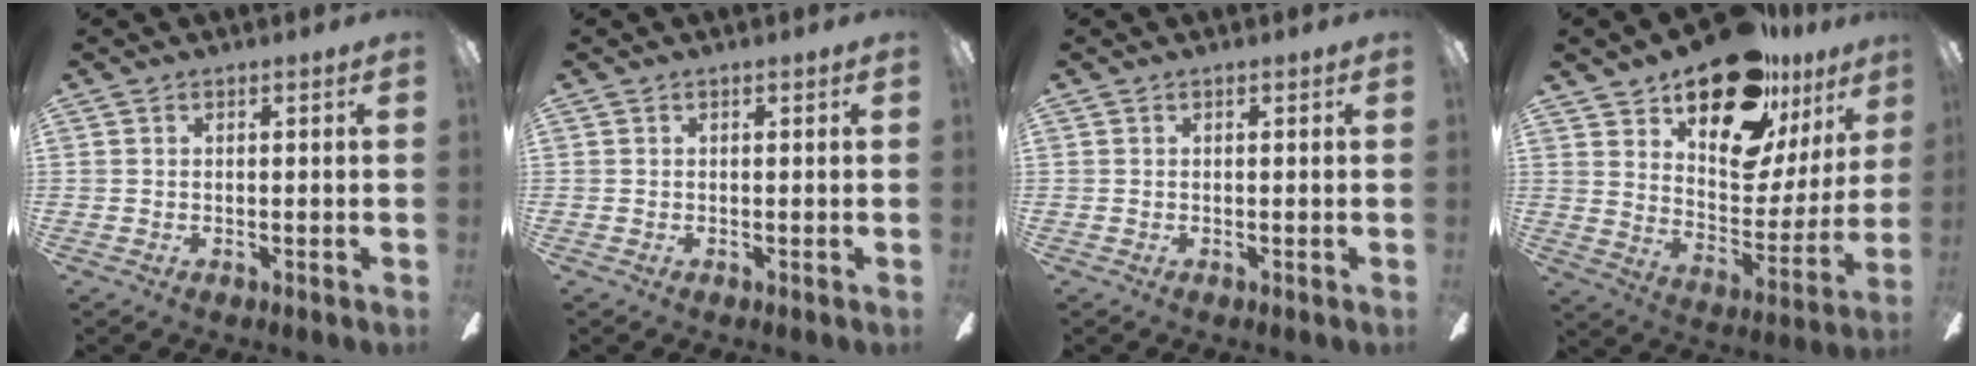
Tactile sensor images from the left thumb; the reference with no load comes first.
{"total": 0.0}
{"total": 0.0}
{"total": 21.7, "force": [16.6, 9.4, 10.4], "torque": [-0.154, -0.106, 0.285]}